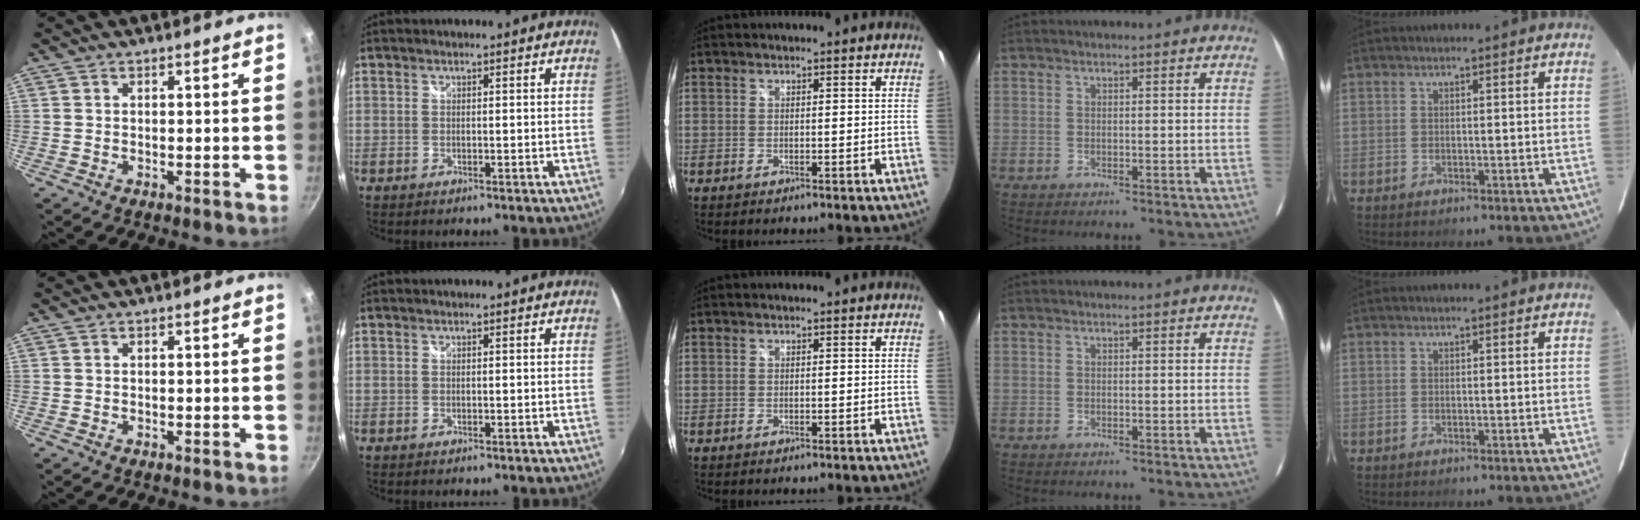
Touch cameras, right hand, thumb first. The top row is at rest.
{}